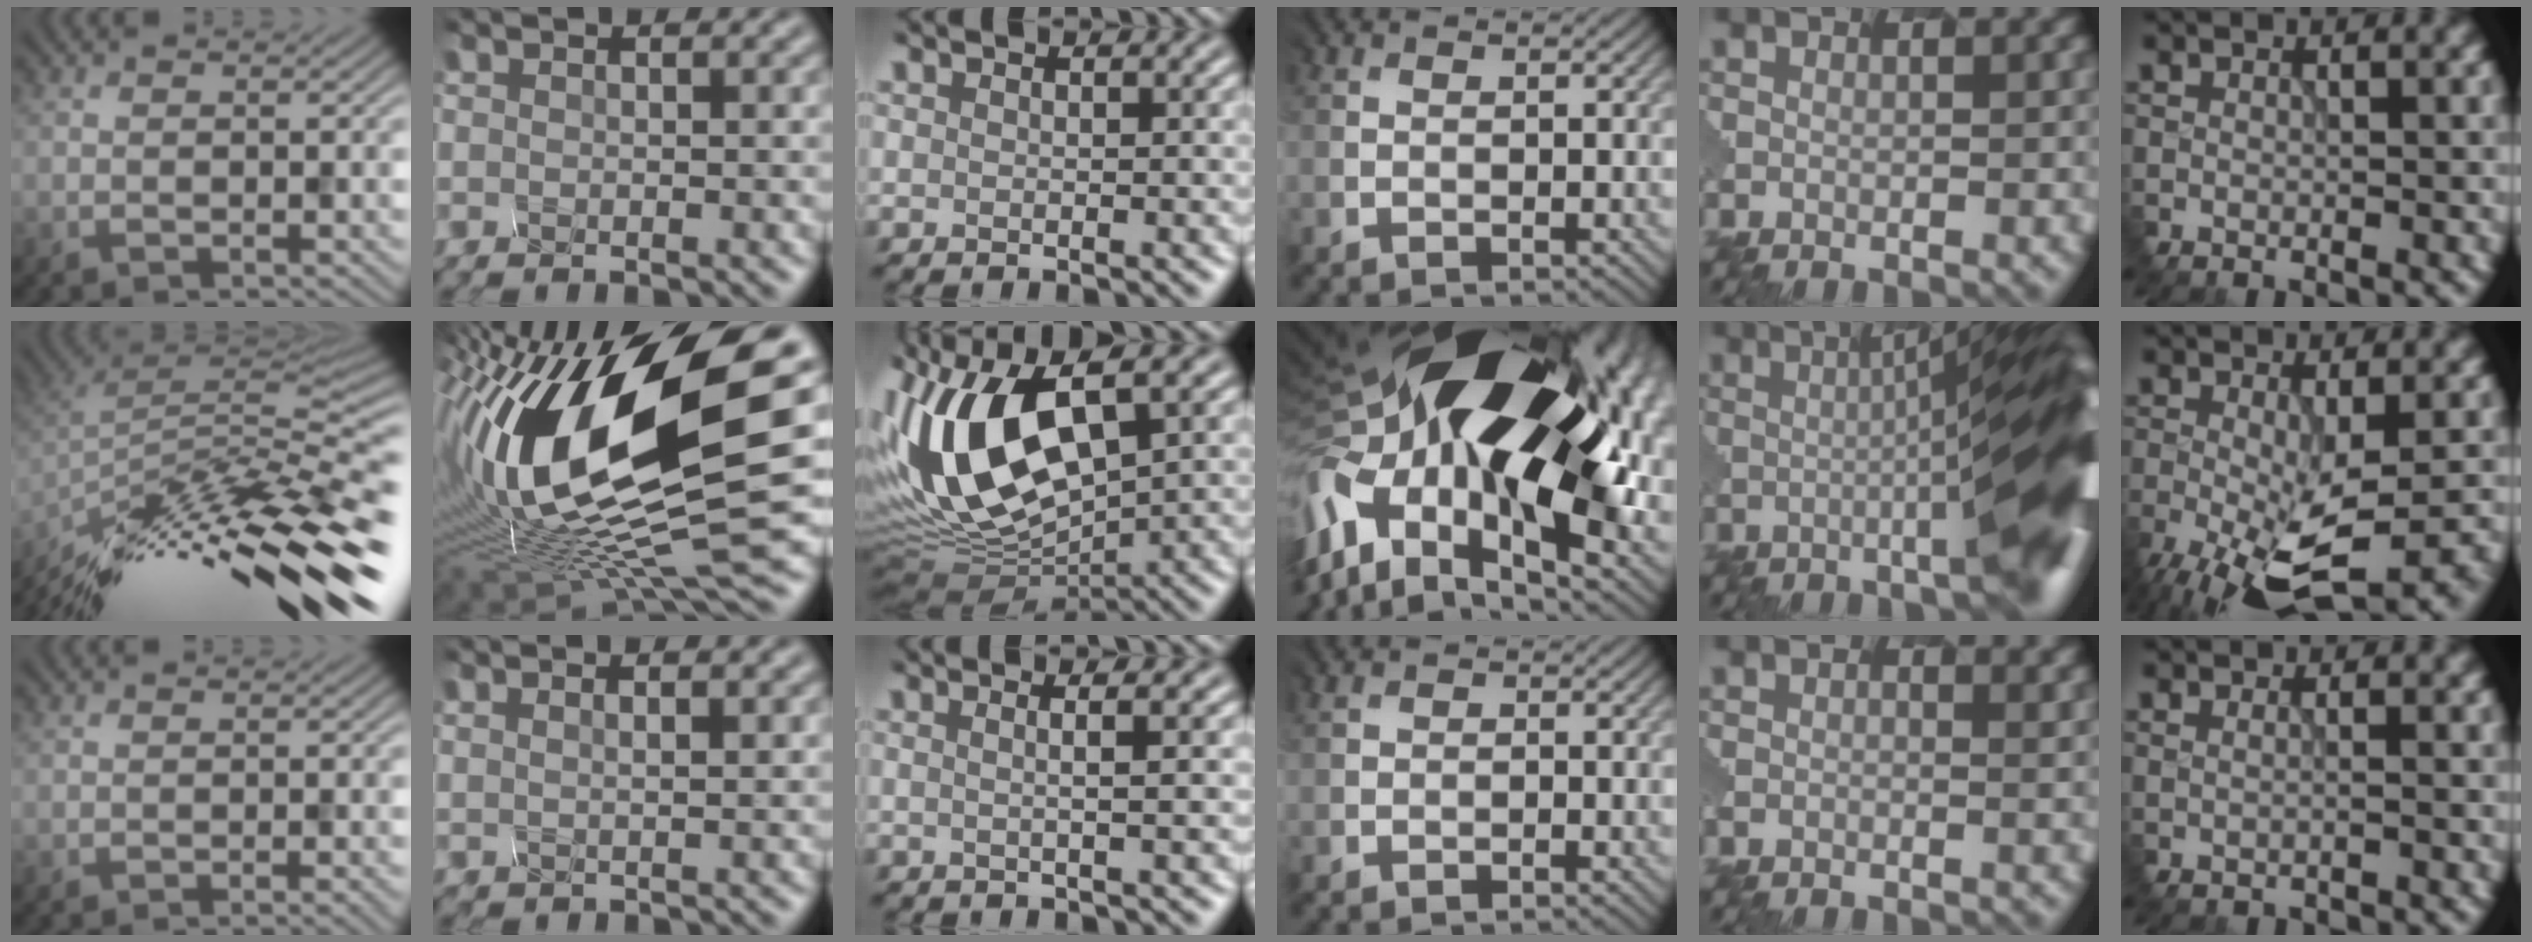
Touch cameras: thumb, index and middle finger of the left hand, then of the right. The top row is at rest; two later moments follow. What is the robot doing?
{"motion": "disassemble", "object": "hinged tin"}